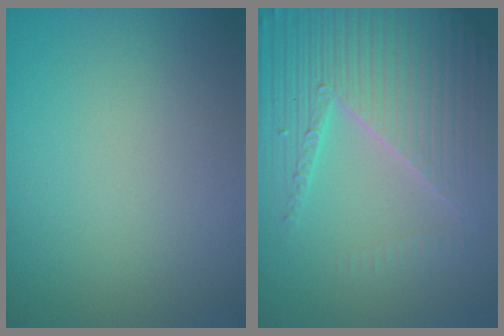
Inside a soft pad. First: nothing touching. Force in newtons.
{"total": 7.1, "press": 6.9, "slide": 1.7}